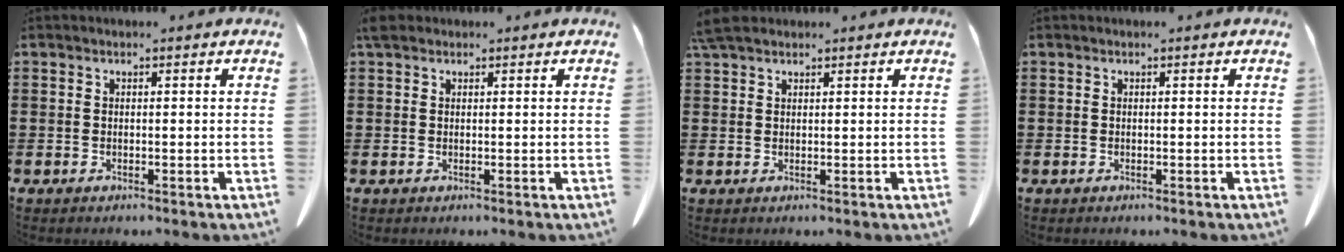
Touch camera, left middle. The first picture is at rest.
{"total": 1.3, "force": [1.0, 0.7, 0.5], "torque": [-0.013, 0.003, 0.020]}
{"total": 3.1, "force": [2.5, 0.9, 1.6], "torque": [-0.039, 0.003, 0.049]}
{"total": 0.0}